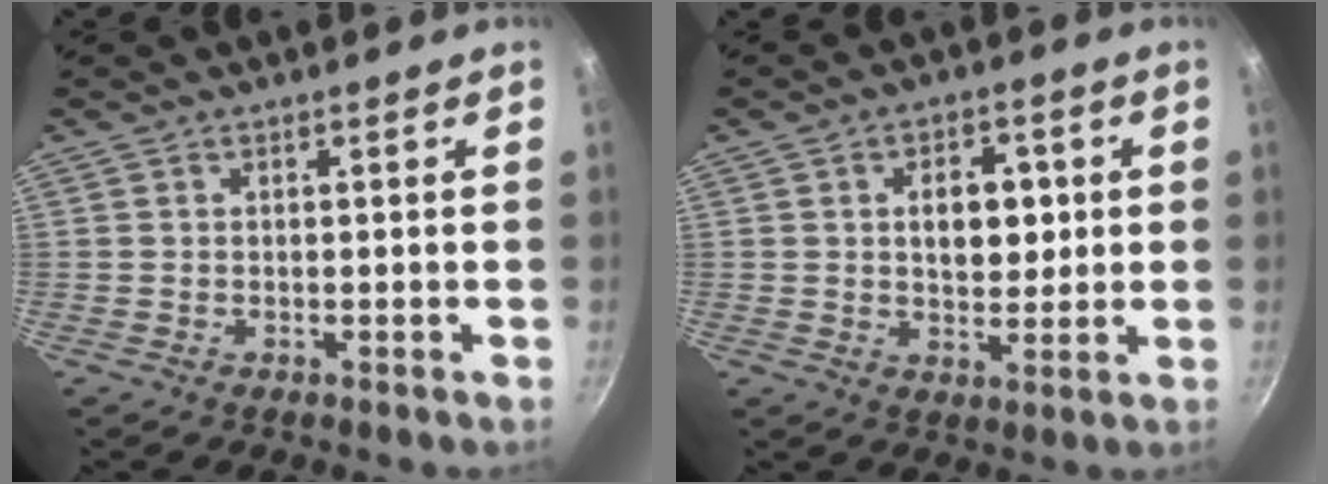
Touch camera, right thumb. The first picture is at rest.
{"total": 8.0, "force": [1.4, 5.1, 6.0], "torque": [-0.053, -0.003, 0.022]}